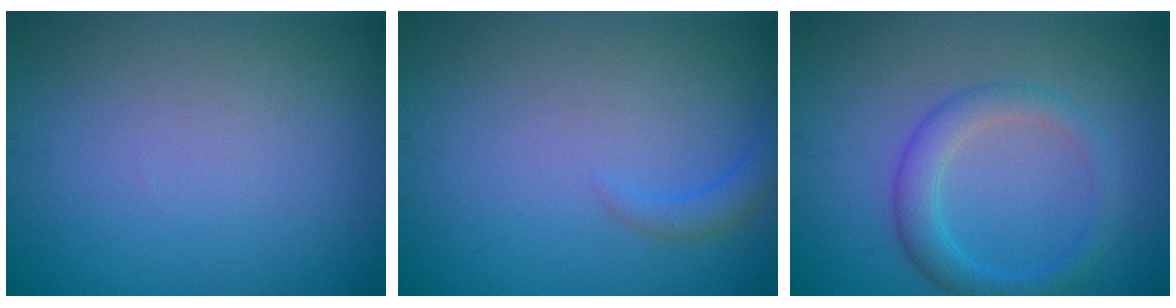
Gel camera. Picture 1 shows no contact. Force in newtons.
{"total": 1.4, "press": 1.4, "slide": 0.2}
{"total": 3.1, "press": 3.1, "slide": 0.1}